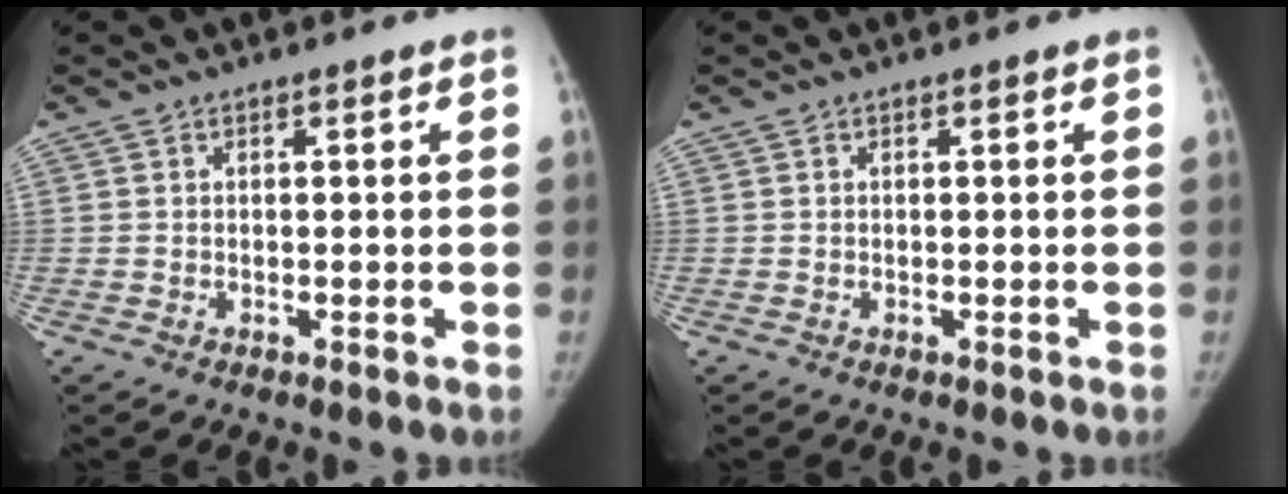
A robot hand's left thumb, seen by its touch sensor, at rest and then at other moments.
{"total": 0.0}